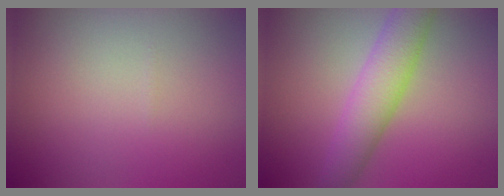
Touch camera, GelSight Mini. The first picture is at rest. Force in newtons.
{"total": 4.8, "press": 4.8, "slide": 0.2}